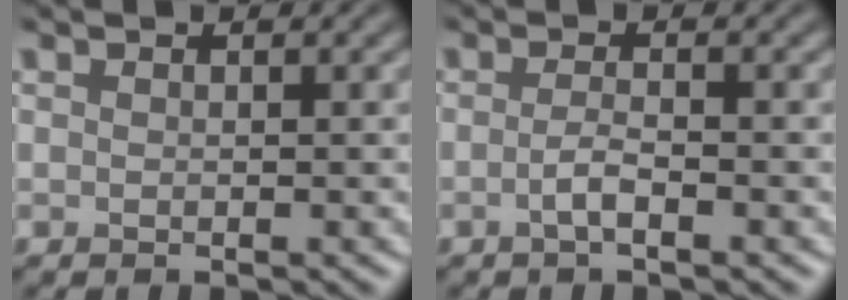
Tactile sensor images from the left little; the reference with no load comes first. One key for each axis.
{"total": 1.6, "fx": -0.5, "fy": 0.3, "fz": 1.4, "tx": -0.028, "ty": 0.003, "tz": -0.015}